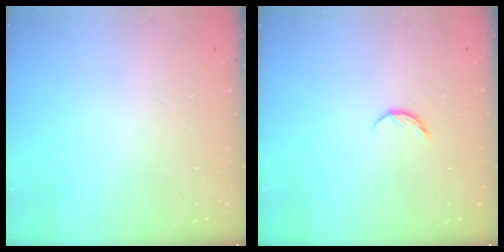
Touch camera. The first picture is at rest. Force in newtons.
{"total": 4.6, "press": 4.6, "slide": 0.5}